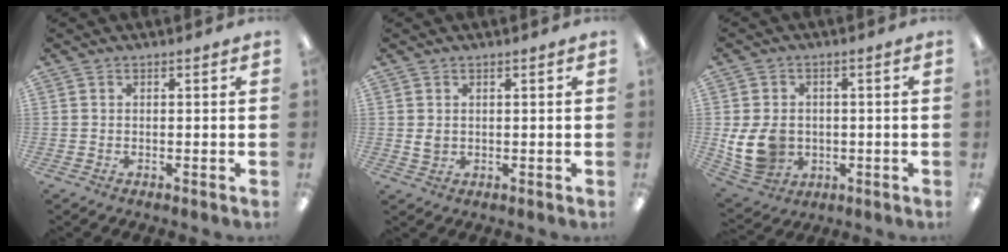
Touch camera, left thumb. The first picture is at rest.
{"total": 1.8, "force": [0.7, 1.4, 0.9], "torque": [-0.019, 0.001, 0.013]}
{"total": 10.3, "force": [-1.0, 8.4, 5.9], "torque": [-0.130, 0.008, -0.011]}